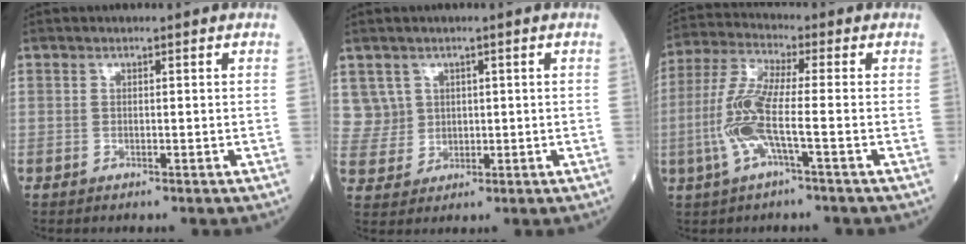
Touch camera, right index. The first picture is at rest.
{"total": 4.9, "force": [2.0, 4.5, -0.1], "torque": [0.003, 0.011, 0.047]}
{"total": 9.3, "force": [-2.3, 0.7, 9.0], "torque": [-0.203, 0.008, -0.053]}